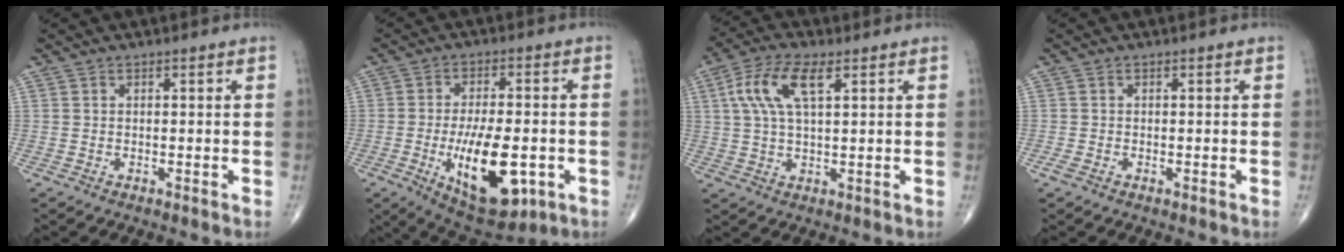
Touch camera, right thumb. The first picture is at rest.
{"total": 16.4, "force": [-4.5, 7.1, 14.1], "torque": [-0.213, 0.004, -0.053]}
{"total": 9.7, "force": [3.4, 3.8, 8.2], "torque": [-0.179, 0.011, 0.065]}
{"total": 1.1, "force": [-0.5, 0.5, 0.8], "torque": [-0.028, -0.003, -0.010]}